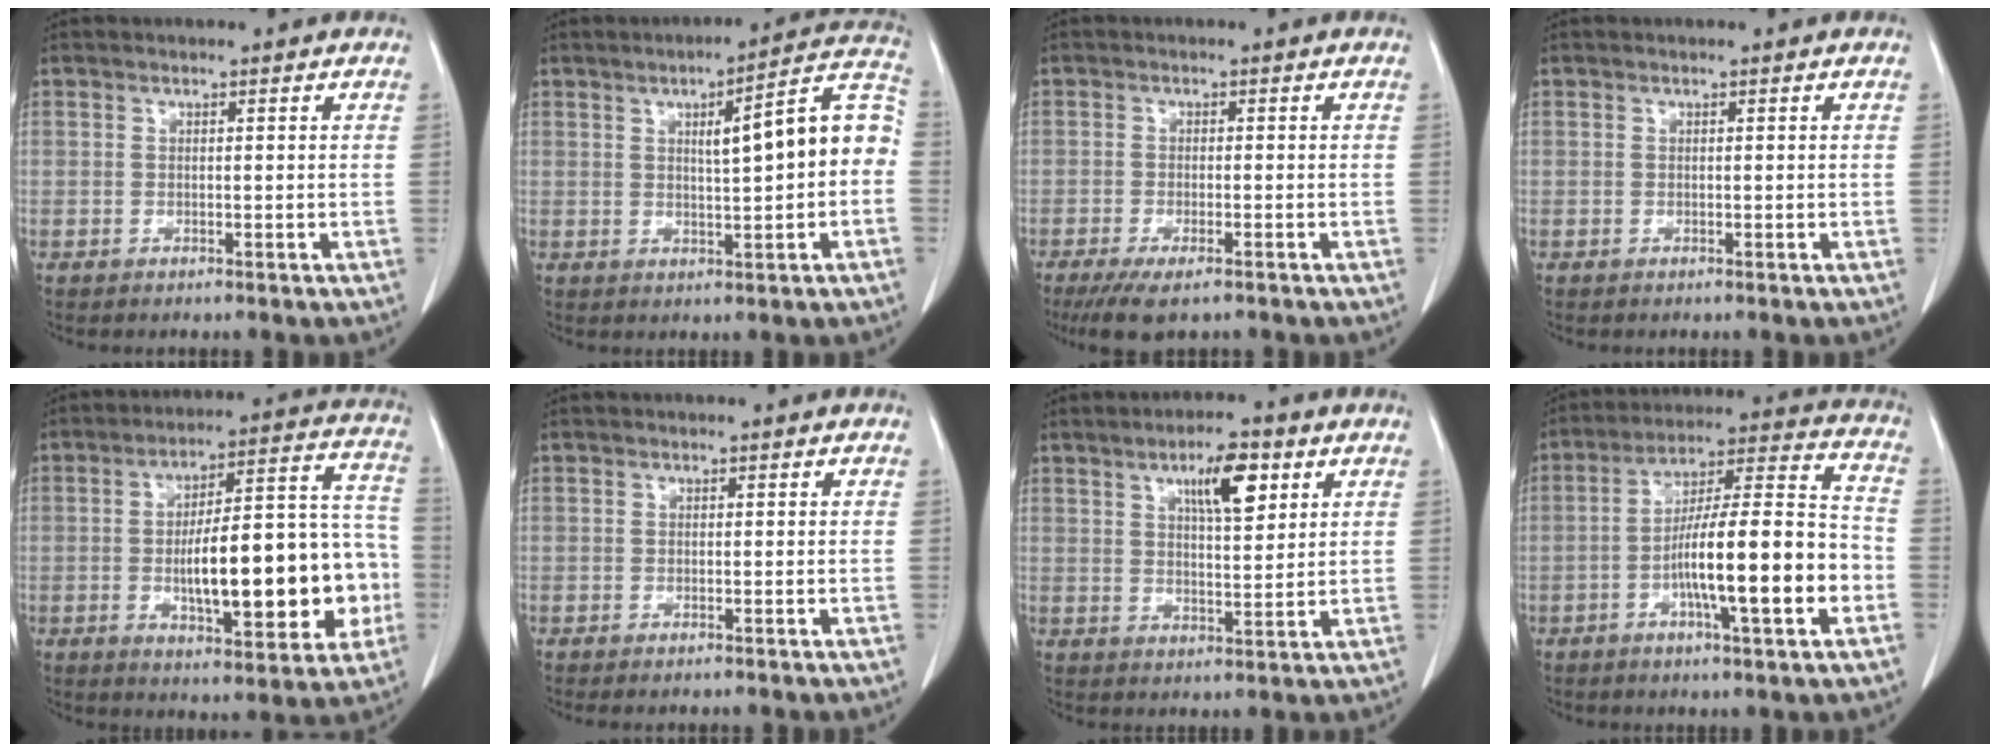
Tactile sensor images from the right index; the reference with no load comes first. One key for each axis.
{"total": 11.3, "fx": 0.7, "fy": 1.7, "fz": 11.2, "tx": -0.145, "ty": 0.034, "tz": 0.008}
{"total": 6.4, "fx": -4.6, "fy": 1.6, "fz": 4.2, "tx": -0.064, "ty": -0.015, "tz": -0.068}
{"total": 0.0}
{"total": 20.6, "fx": -3.7, "fy": 5.9, "fz": 19.3, "tx": -0.255, "ty": 0.040, "tz": -0.040}
{"total": 0.6, "fx": -0.4, "fy": 0.1, "fz": 0.5, "tx": -0.010, "ty": -0.002, "tz": -0.002}
{"total": 7.5, "fx": 3.6, "fy": 1.9, "fz": 6.3, "tx": -0.106, "ty": 0.005, "tz": 0.059}
{"total": 17.0, "fx": -4.7, "fy": 1.7, "fz": 16.2, "tx": -0.266, "ty": 0.012, "tz": -0.072}